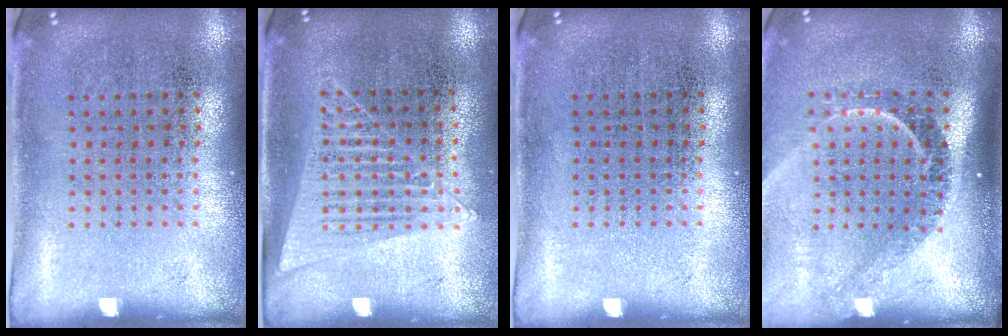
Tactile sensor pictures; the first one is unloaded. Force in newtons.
{"total": 1.3, "press": 1.2, "slide": 0.4}
{"total": 0.0}
{"total": 2.3, "press": 1.6, "slide": 1.6}